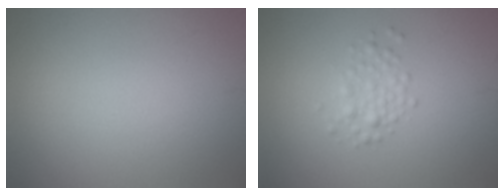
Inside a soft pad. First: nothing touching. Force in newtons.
{"total": 1.7, "press": 1.7, "slide": 0.0}